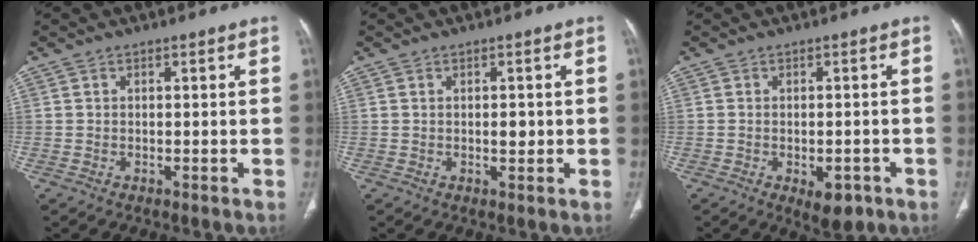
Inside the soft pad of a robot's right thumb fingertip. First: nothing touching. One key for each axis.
{"total": 1.8, "fx": 0.0, "fy": 1.0, "fz": 1.5, "tx": -0.019, "ty": -0.001, "tz": 0.000}
{"total": 5.1, "fx": -2.3, "fy": 2.6, "fz": 3.7, "tx": -0.038, "ty": 0.007, "tz": -0.020}